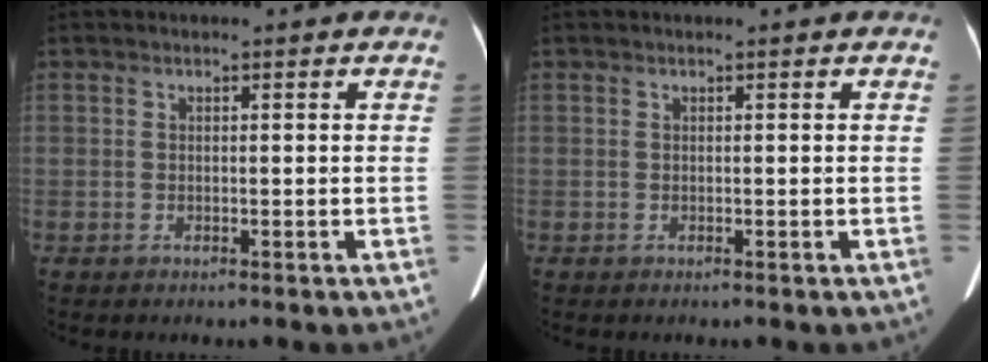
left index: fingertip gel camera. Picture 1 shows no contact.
{"total": 0.0}